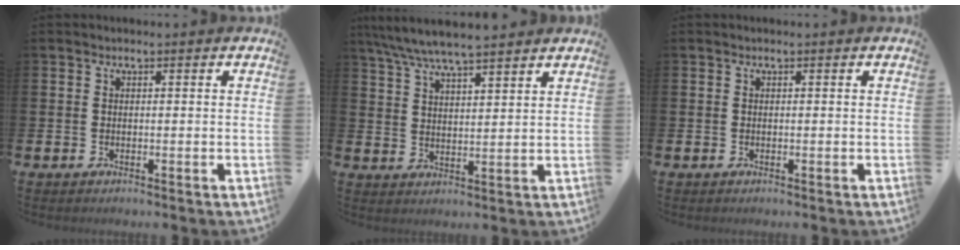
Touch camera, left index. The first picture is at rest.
{"total": 6.7, "force": [6.3, 0.4, 2.2], "torque": [-0.069, -0.021, 0.115]}
{"total": 0.0}